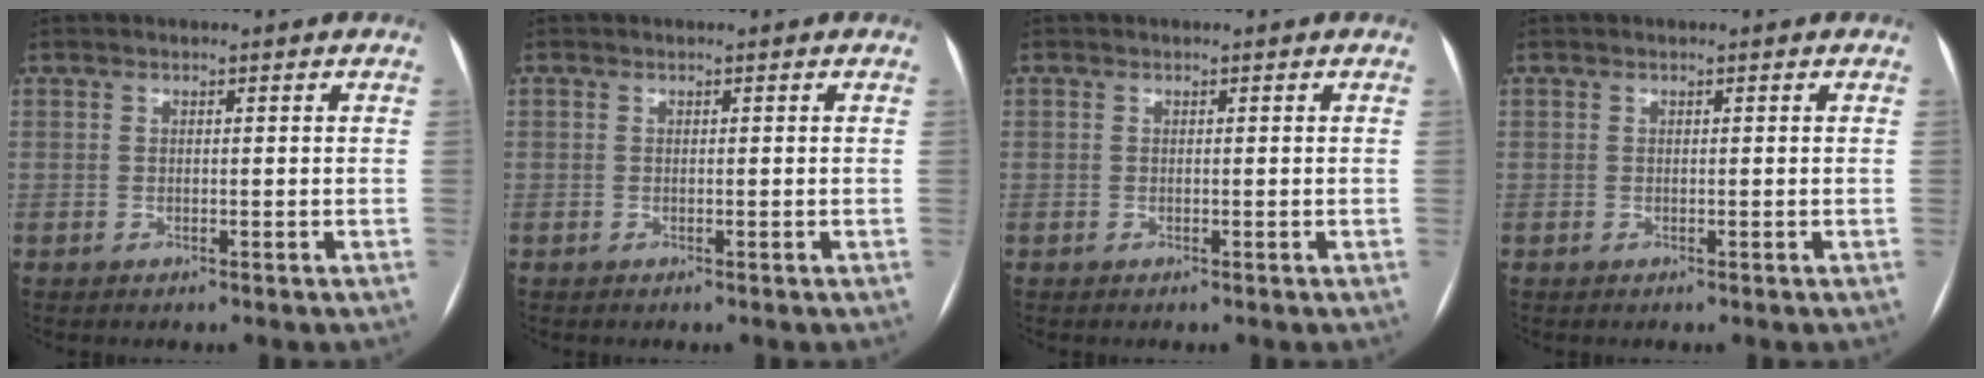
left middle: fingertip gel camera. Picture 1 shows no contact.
{"total": 0.0}
{"total": 0.0}
{"total": 0.0}